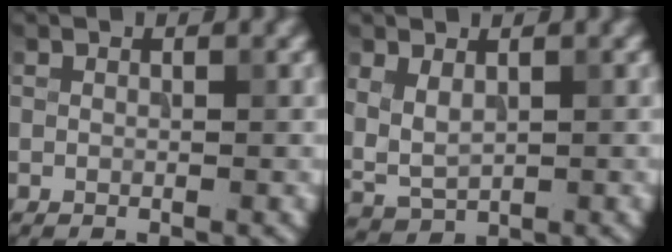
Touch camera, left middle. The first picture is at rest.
{"total": 2.7, "force": [0.8, 1.7, 2.0], "torque": [-0.050, -0.003, 0.022]}